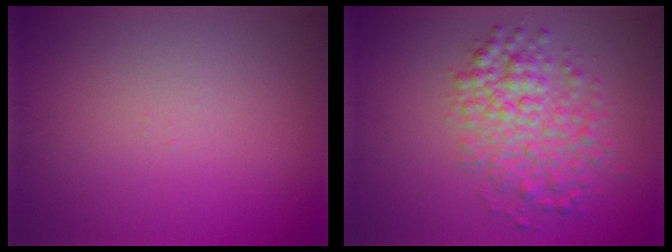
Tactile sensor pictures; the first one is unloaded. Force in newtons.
{"total": 5.1, "press": 5.1, "slide": 0.2}